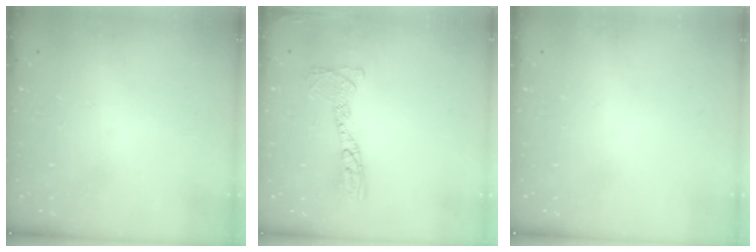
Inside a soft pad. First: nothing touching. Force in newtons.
{"total": 12.2, "press": 12.1, "slide": 1.3}
{"total": 0.0}